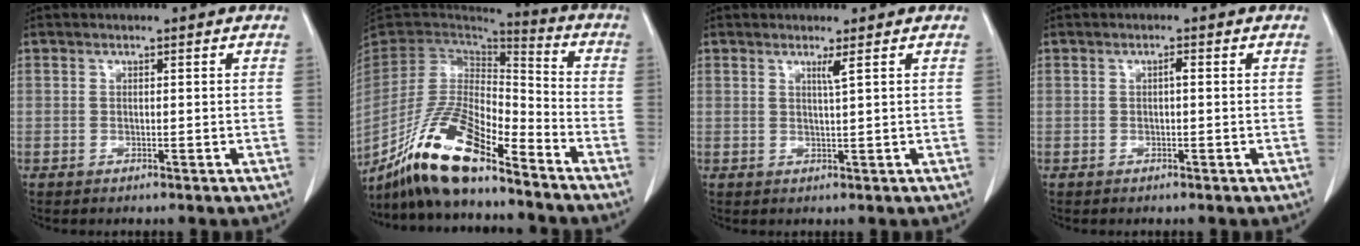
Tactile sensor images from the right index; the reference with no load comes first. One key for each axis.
{"total": 16.7, "fx": -12.2, "fy": 3.5, "fz": 10.9, "tx": -0.214, "ty": -0.009, "tz": -0.227}
{"total": 1.4, "fx": 0.8, "fy": -0.5, "fz": 1.0, "tx": -0.027, "ty": -0.009, "tz": 0.015}
{"total": 0.8, "fx": 0.0, "fy": 0.2, "fz": 0.8, "tx": -0.013, "ty": 0.003, "tz": -0.001}